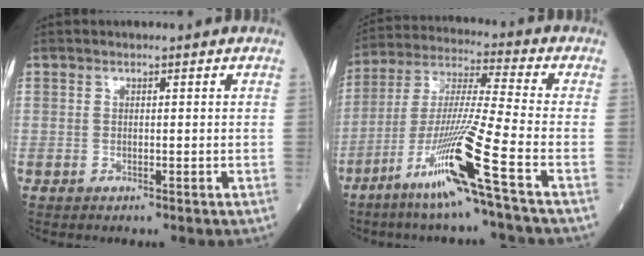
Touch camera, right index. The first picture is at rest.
{"total": 14.8, "force": [-7.6, -2.2, 12.5], "torque": [-0.252, -0.029, -0.147]}